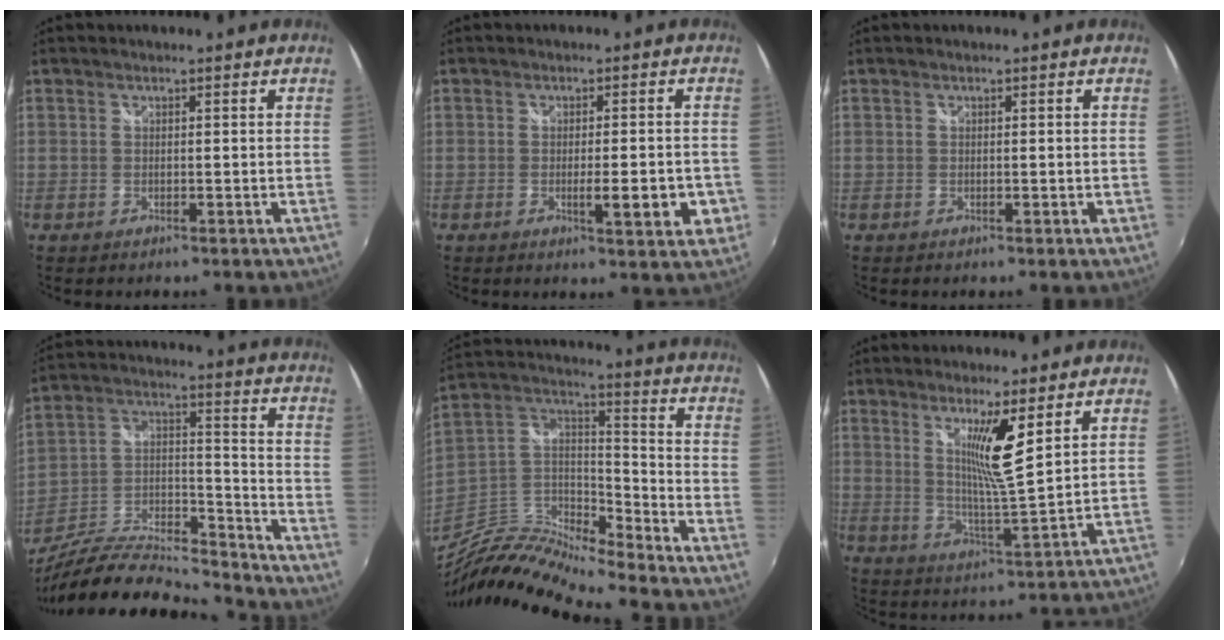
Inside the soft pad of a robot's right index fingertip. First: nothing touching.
{"total": 7.5, "force": [-2.3, 1.7, 7.0], "torque": [-0.104, -0.020, -0.029]}
{"total": 0.9, "force": [-0.3, 0.4, 0.8], "torque": [-0.009, 0.000, -0.003]}
{"total": 17.4, "force": [-15.6, 1.5, 7.6], "torque": [-0.146, -0.010, -0.268]}
{"total": 13.7, "force": [-12.4, -0.1, 5.9], "torque": [-0.124, -0.003, -0.245]}
{"total": 8.3, "force": [4.9, -2.0, 6.4], "torque": [-0.100, -0.023, 0.084]}